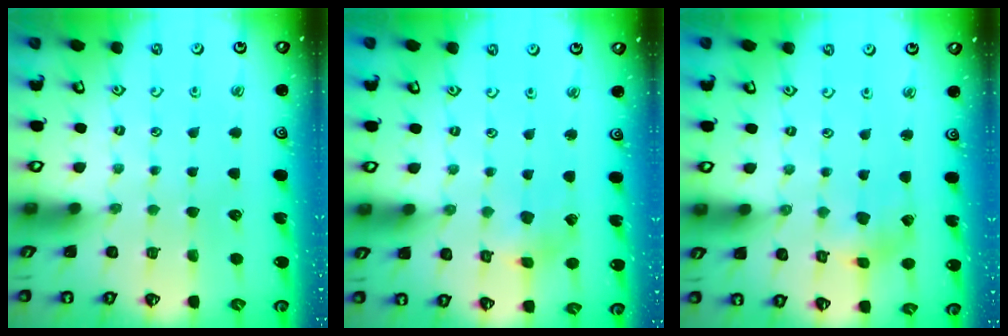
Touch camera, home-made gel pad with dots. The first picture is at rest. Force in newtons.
{"total": 2.5, "press": 2.5, "slide": 0.3}
{"total": 2.8, "press": 2.7, "slide": 0.4}